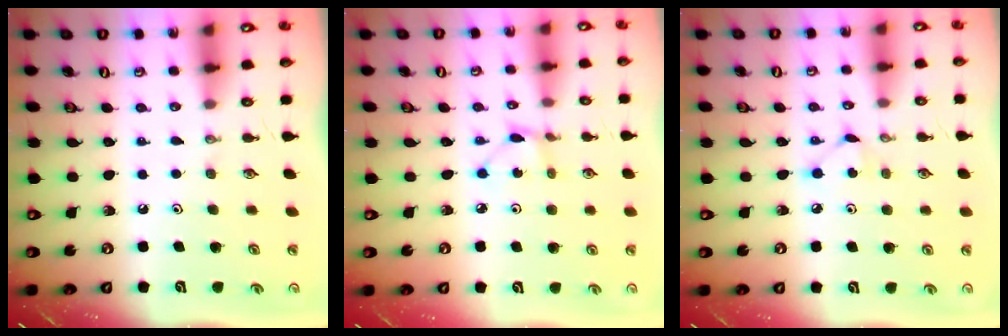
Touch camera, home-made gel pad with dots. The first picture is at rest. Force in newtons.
{"total": 1.9, "press": 1.9, "slide": 0.3}
{"total": 3.7, "press": 3.7, "slide": 0.3}